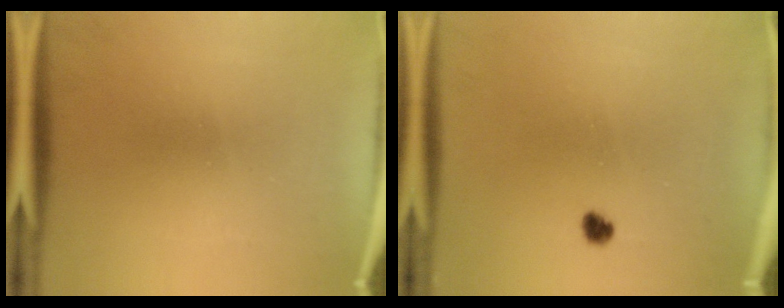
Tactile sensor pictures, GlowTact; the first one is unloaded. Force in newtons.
{"total": 1.7}